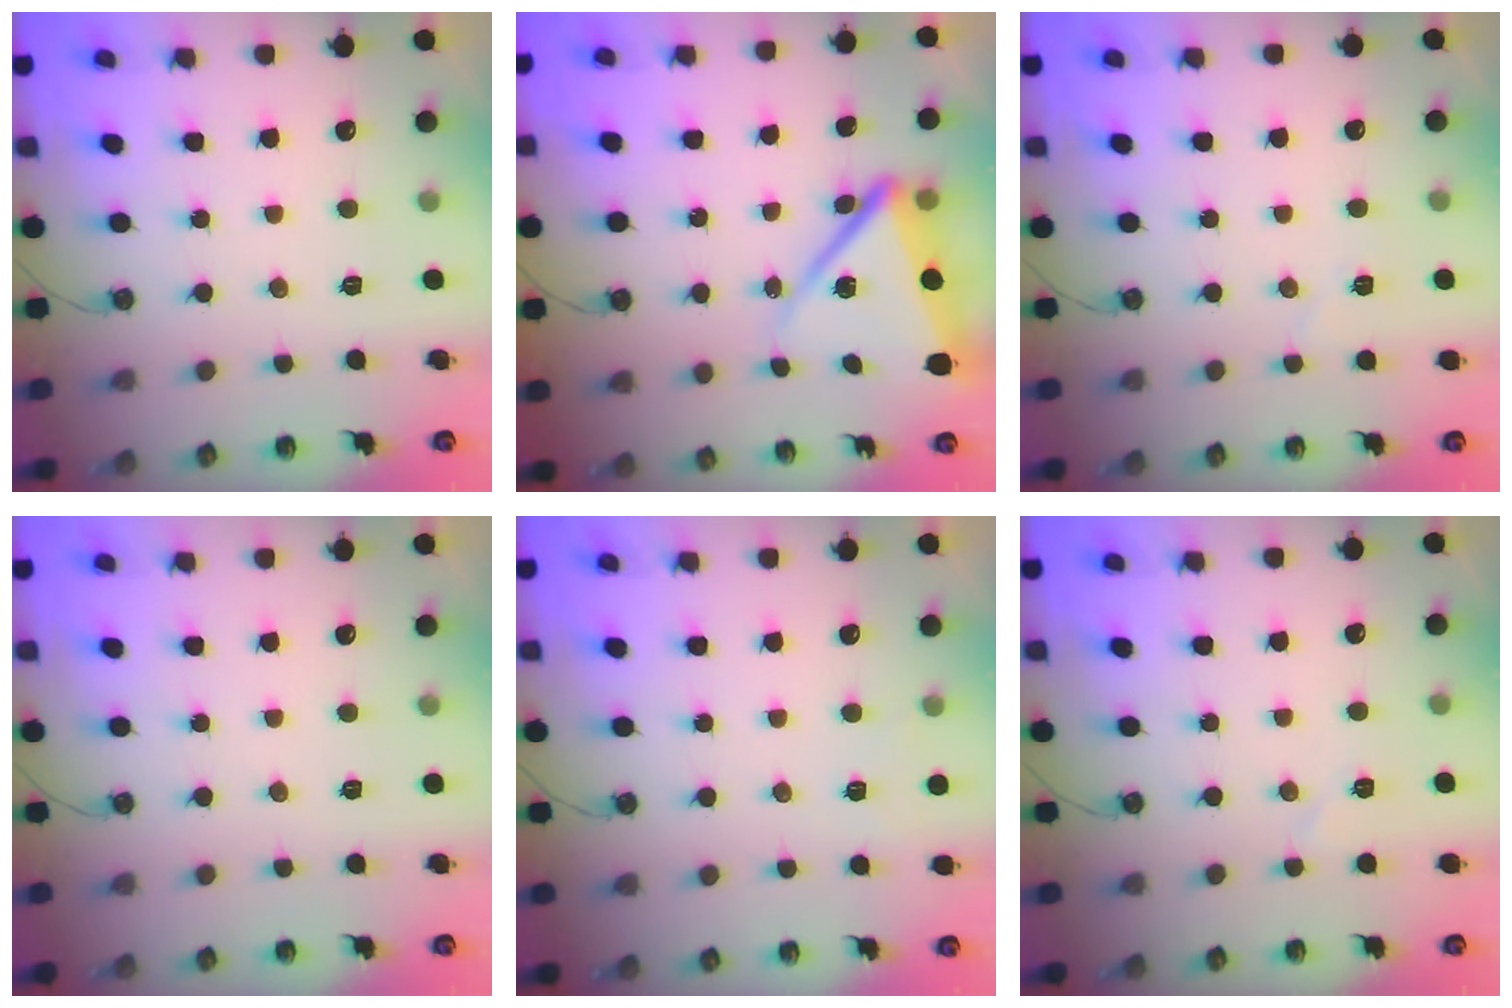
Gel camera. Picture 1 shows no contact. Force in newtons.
{"total": 11.7, "press": 11.5, "slide": 2.0}
{"total": 3.8, "press": 3.5, "slide": 1.6}
{"total": 0.0}
{"total": 3.0, "press": 2.4, "slide": 1.8}
{"total": 3.4, "press": 2.9, "slide": 1.8}